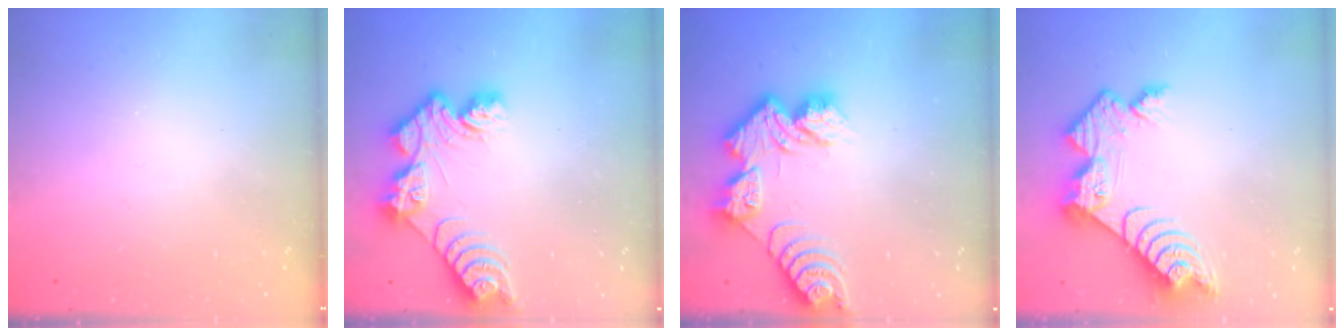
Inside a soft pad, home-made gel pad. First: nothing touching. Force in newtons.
{"total": 11.8, "press": 11.7, "slide": 1.1}
{"total": 12.3, "press": 12.2, "slide": 1.0}
{"total": 11.5, "press": 11.5, "slide": 0.8}